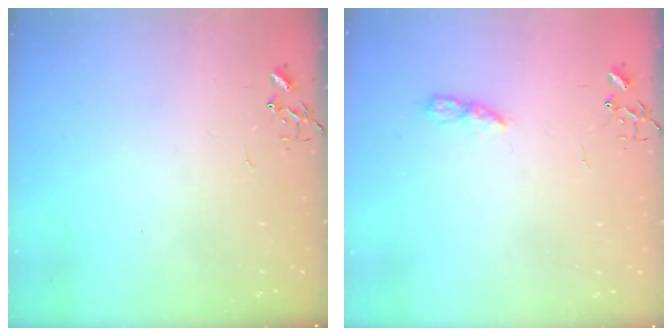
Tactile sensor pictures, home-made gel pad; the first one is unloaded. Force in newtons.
{"total": 6.0, "press": 6.0, "slide": 0.2}